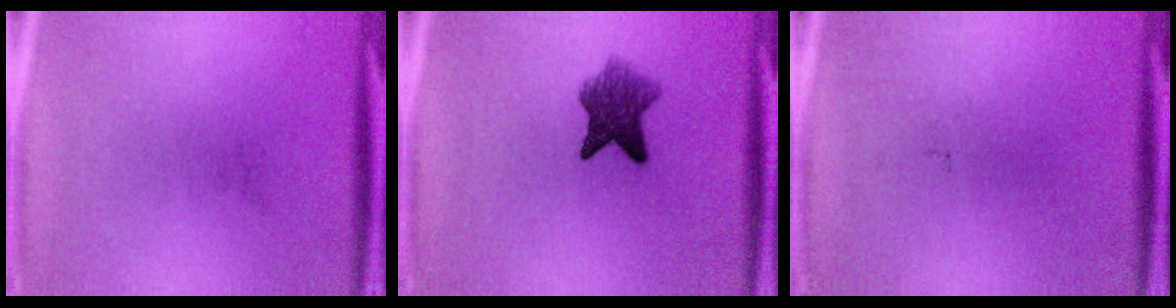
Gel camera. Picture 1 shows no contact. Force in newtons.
{"total": 6.4}
{"total": 0.0}